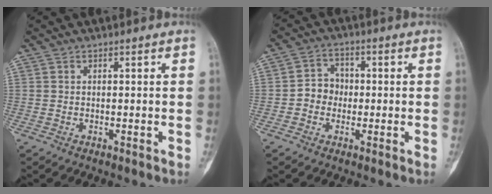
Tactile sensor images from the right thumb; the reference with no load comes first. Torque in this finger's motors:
{"motor_torque": [0.53, 0.44, 0.21, -0.41, 0.06]}